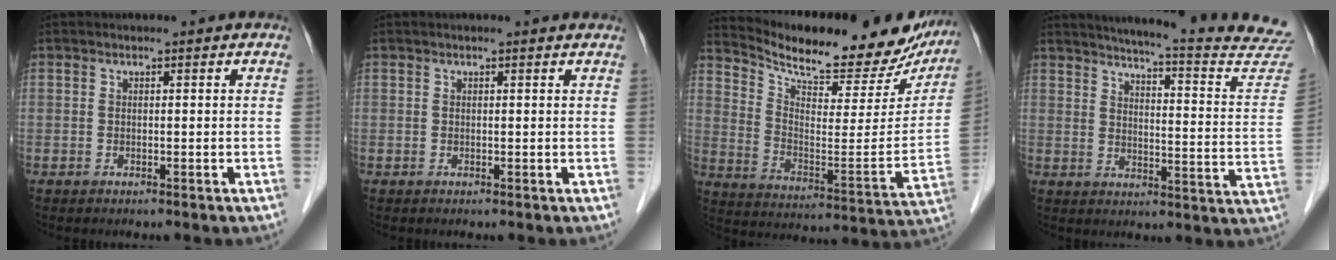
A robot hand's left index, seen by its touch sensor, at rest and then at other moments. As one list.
[{"total": 1.9, "force": [1.8, 0.1, 0.5], "torque": [-0.012, 0.009, 0.015]}, {"total": 24.9, "force": [22.3, 6.2, 8.9], "torque": [-0.141, -0.045, 0.302]}, {"total": 23.7, "force": [22.0, 0.7, 8.8], "torque": [-0.117, -0.095, 0.252]}]